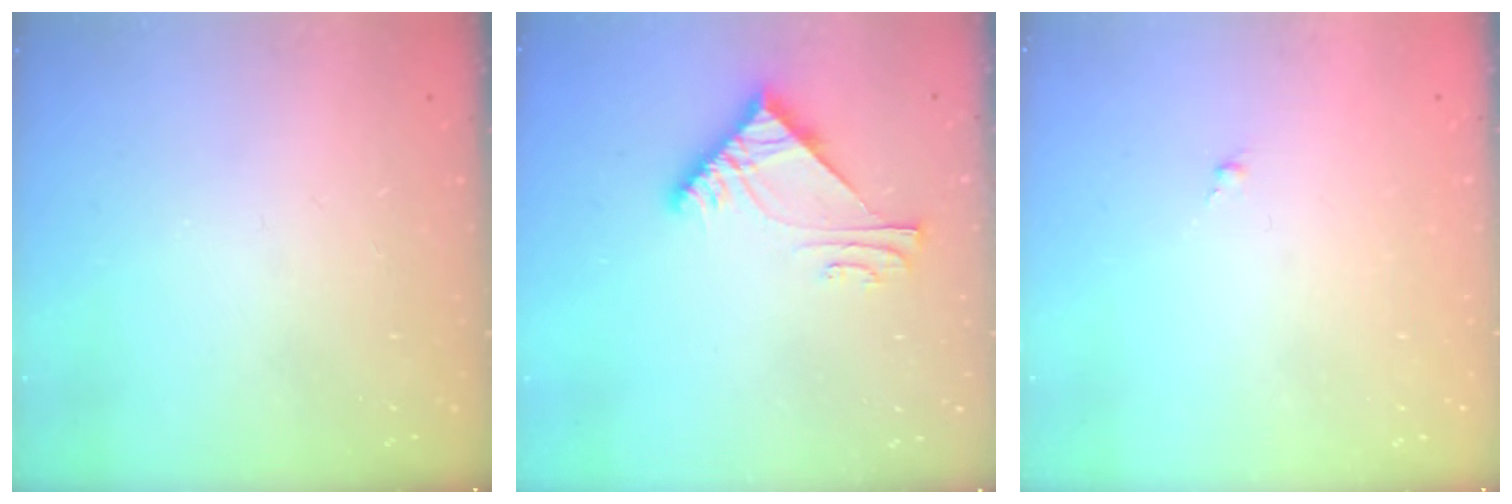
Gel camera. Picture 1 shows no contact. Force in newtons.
{"total": 6.4, "press": 6.3, "slide": 0.9}
{"total": 0.0}